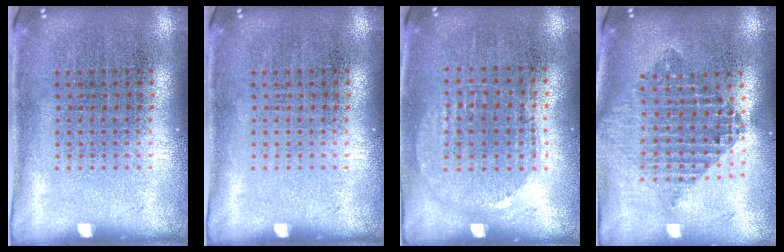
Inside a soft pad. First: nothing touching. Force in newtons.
{"total": 0.0}
{"total": 0.9, "press": 0.9, "slide": 0.3}
{"total": 2.2, "press": 1.7, "slide": 1.3}